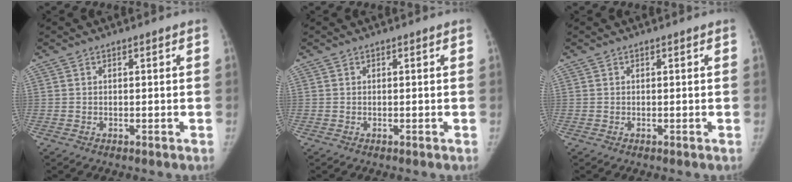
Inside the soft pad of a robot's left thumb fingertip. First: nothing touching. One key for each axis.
{"total": 0.0}
{"total": 0.0}